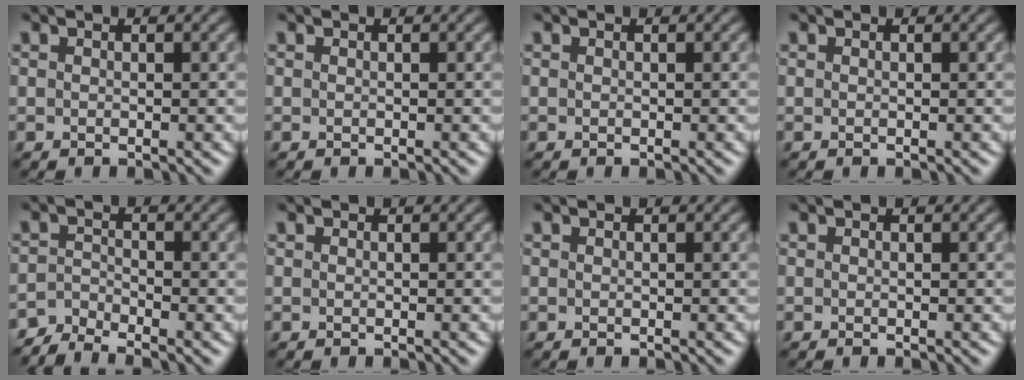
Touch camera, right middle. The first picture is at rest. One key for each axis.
{"total": 0.0}
{"total": 0.0}
{"total": 0.0}
{"total": 2.5, "fx": -2.4, "fy": 0.4, "fz": 0.5, "tx": -0.010, "ty": -0.001, "tz": -0.056}
{"total": 0.0}
{"total": 0.0}
{"total": 0.0}